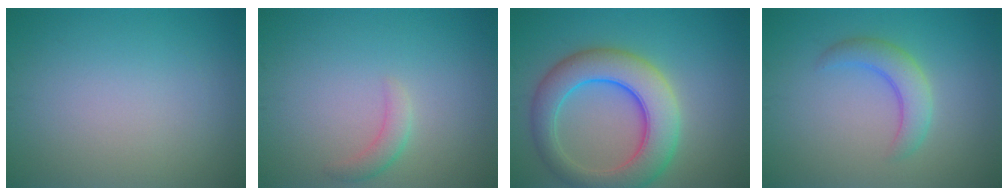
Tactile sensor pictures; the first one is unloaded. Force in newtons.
{"total": 1.6, "press": 1.6, "slide": 0.0}
{"total": 8.0, "press": 8.0, "slide": 0.4}
{"total": 3.2, "press": 3.2, "slide": 0.1}